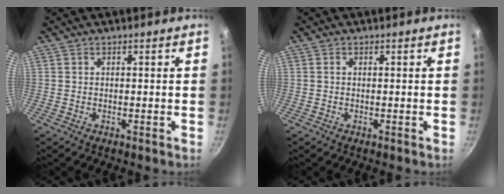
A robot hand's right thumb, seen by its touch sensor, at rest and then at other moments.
{"total": 0.5, "force": [0.0, 0.3, 0.4], "torque": [-0.007, 0.003, -0.001]}